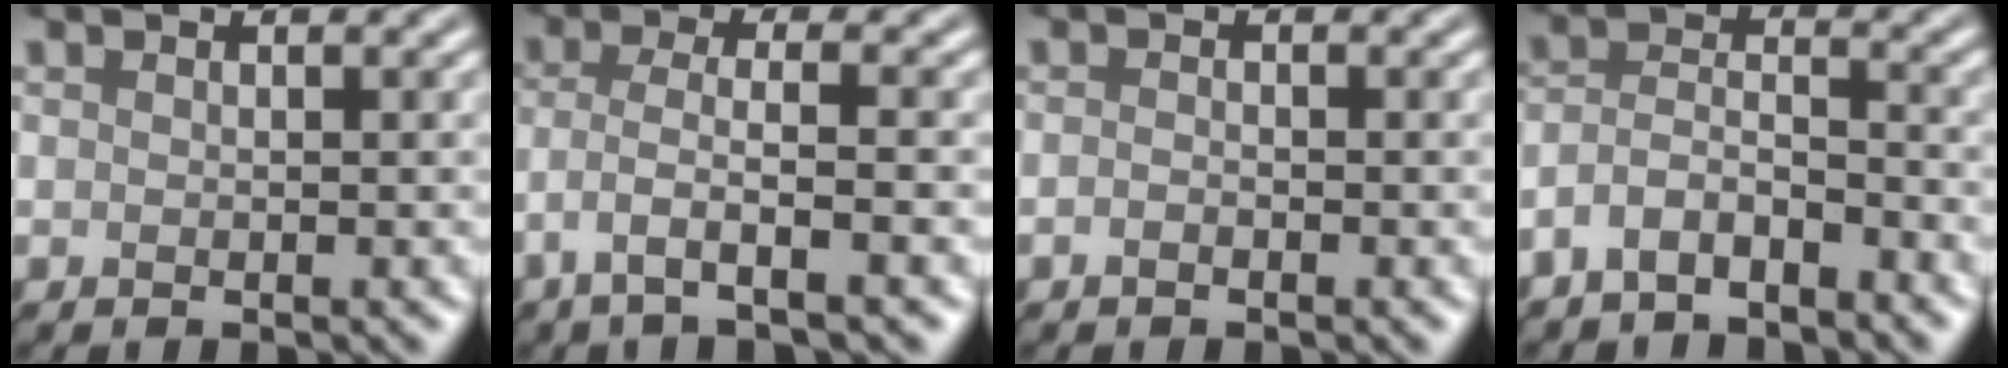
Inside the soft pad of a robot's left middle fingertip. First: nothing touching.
{"total": 4.0, "force": [-2.0, 0.7, 3.3], "torque": [-0.064, 0.000, -0.047]}
{"total": 0.6, "force": [-0.4, 0.2, 0.4], "torque": [-0.009, -0.001, -0.009]}
{"total": 3.7, "force": [-2.8, 1.4, 1.9], "torque": [-0.040, 0.003, -0.065]}